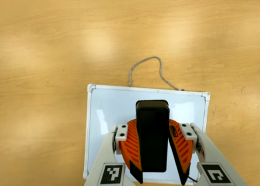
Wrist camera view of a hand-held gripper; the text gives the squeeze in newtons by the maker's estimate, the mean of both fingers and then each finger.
{"total": 10.5, "left": 9.7, "right": 11.2}